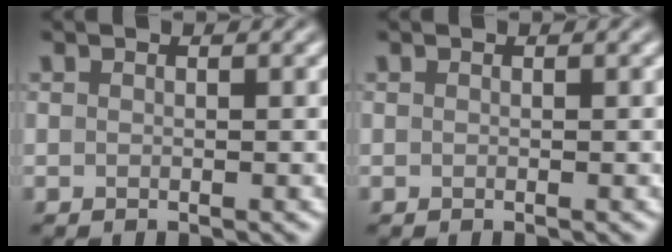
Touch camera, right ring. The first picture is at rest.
{"total": 0.0}